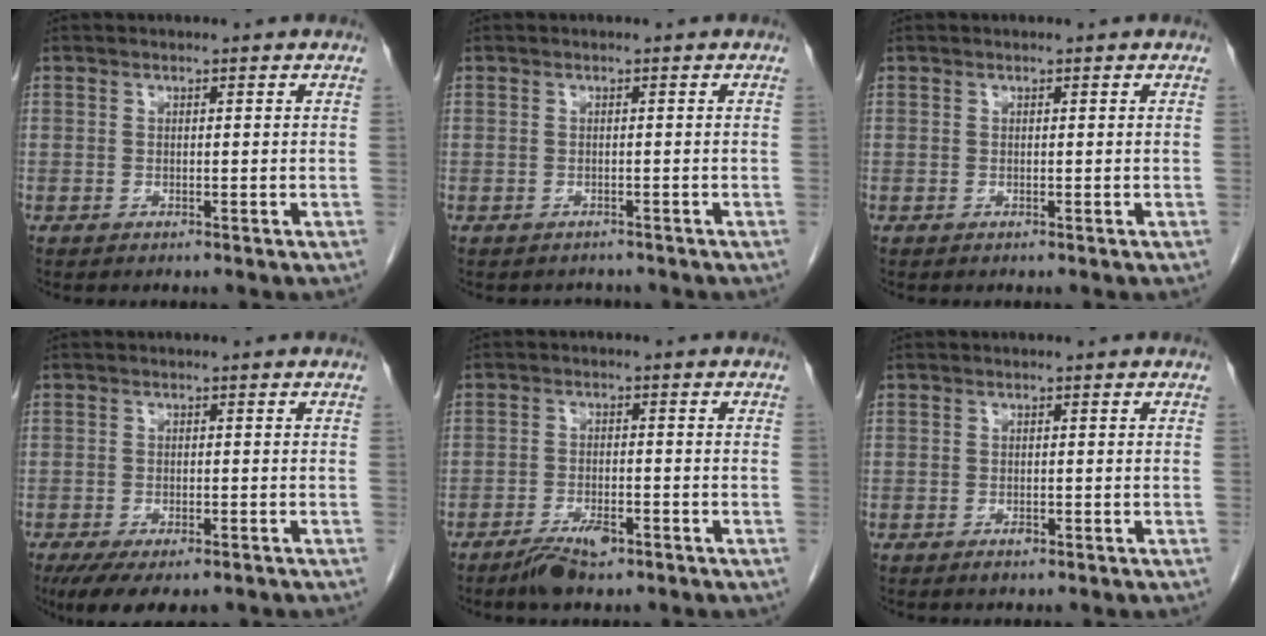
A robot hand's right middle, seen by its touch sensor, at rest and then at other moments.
{"total": 1.8, "force": [-1.6, 0.8, -0.1], "torque": [-0.001, 0.000, -0.025]}
{"total": 0.0}
{"total": 8.8, "force": [-6.3, 3.3, 5.2], "torque": [-0.075, -0.011, -0.094]}
{"total": 4.7, "force": [-3.2, 1.6, 3.0], "torque": [-0.058, -0.001, -0.052]}
{"total": 0.9, "force": [-0.6, 0.4, 0.6], "torque": [-0.010, 0.000, -0.007]}